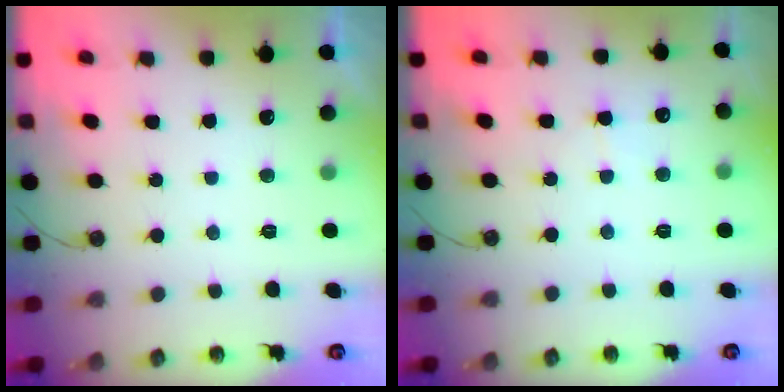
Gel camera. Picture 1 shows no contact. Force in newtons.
{"total": 3.8, "press": 3.7, "slide": 0.7}